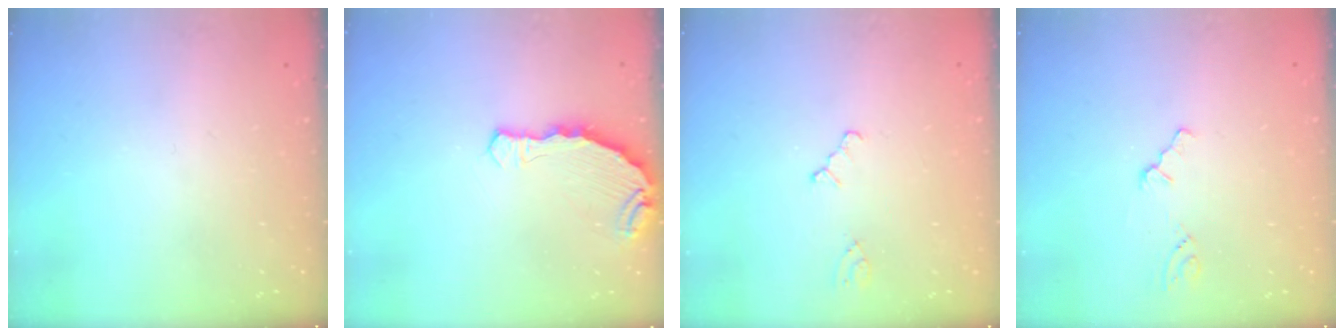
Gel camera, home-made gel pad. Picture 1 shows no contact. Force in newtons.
{"total": 8.1, "press": 6.5, "slide": 4.9}
{"total": 0.7, "press": 0.7, "slide": 0.2}
{"total": 0.5, "press": 0.5, "slide": 0.1}